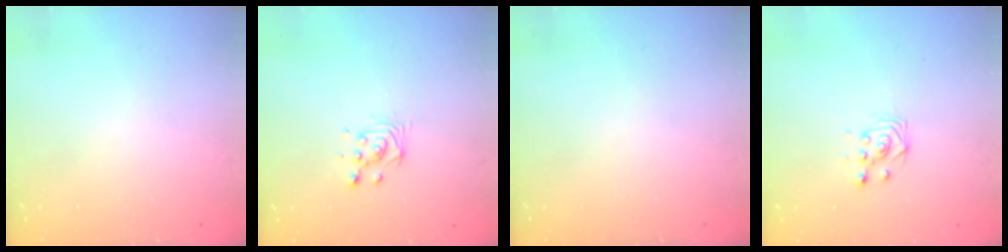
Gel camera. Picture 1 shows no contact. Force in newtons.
{"total": 3.8, "press": 3.8, "slide": 0.3}
{"total": 0.0}
{"total": 2.9, "press": 2.9, "slide": 0.1}